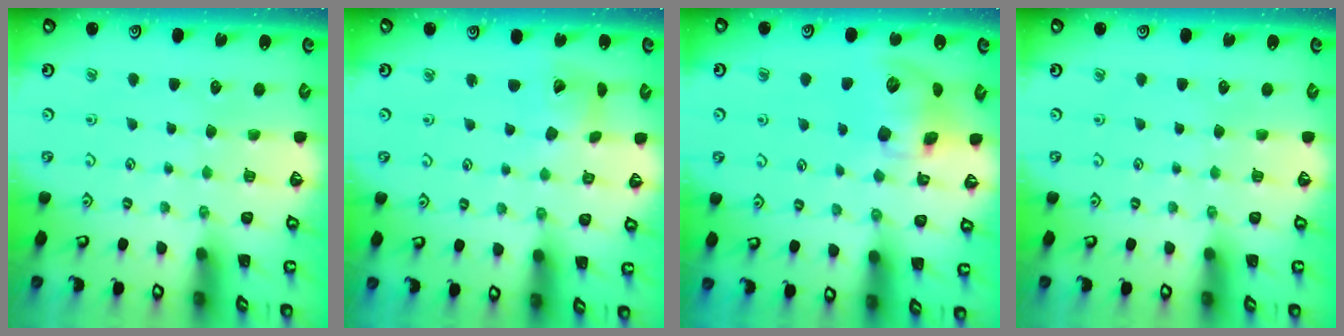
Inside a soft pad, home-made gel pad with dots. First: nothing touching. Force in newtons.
{"total": 6.4, "press": 6.3, "slide": 0.9}
{"total": 11.7, "press": 11.6, "slide": 2.1}
{"total": 0.0}